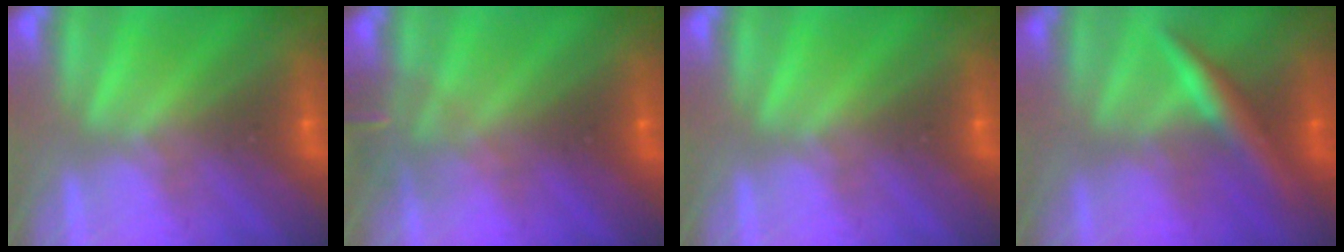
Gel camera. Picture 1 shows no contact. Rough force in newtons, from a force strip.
{"total": 3.0}
{"total": 0.0}
{"total": 2.3}